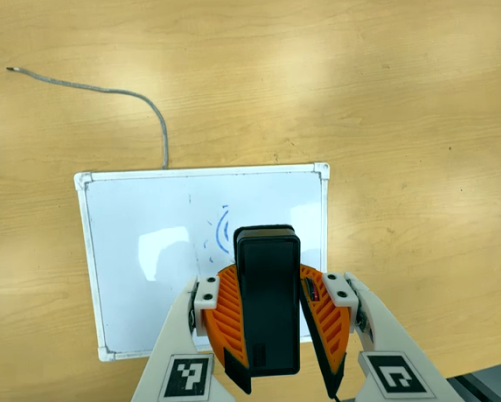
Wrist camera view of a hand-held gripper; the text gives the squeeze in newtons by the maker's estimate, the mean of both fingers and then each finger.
{"total": 7.9, "left": 8.4, "right": 7.5}